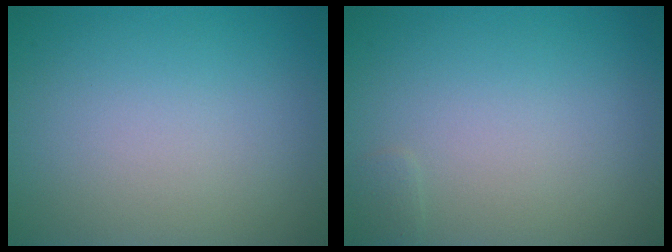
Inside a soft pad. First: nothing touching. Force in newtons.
{"total": 0.5, "press": 0.5, "slide": 0.0}